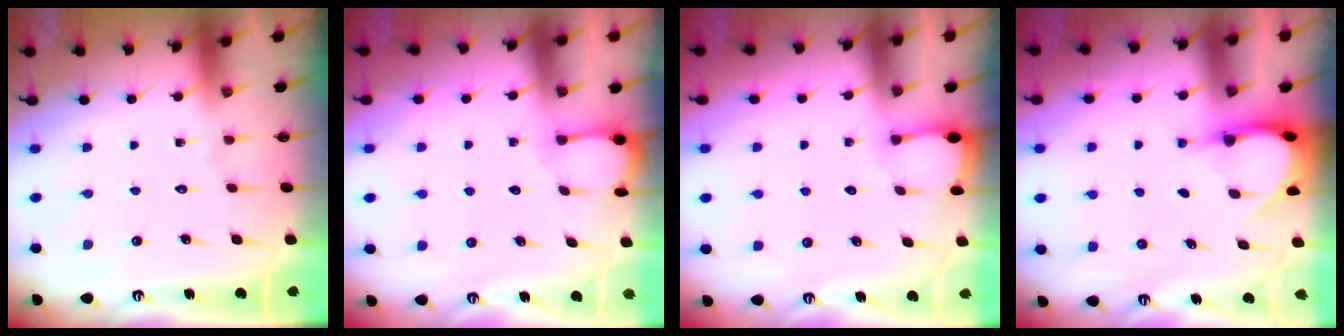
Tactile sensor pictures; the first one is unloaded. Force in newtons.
{"total": 2.1, "press": 2.1, "slide": 0.2}
{"total": 1.7, "press": 1.7, "slide": 0.2}
{"total": 3.9, "press": 3.9, "slide": 0.3}